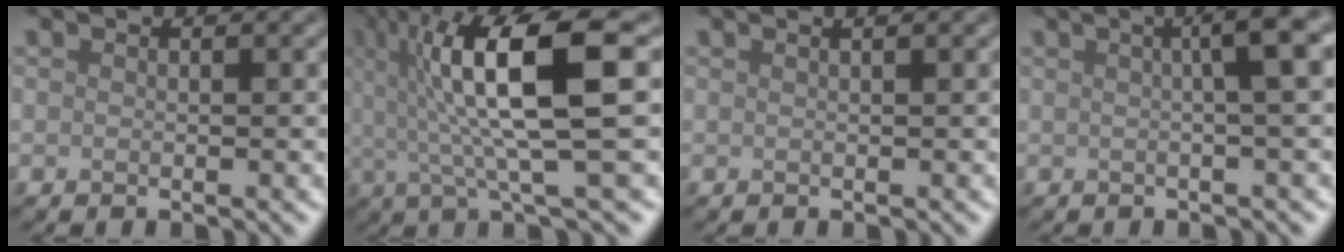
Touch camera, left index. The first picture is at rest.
{"total": 10.8, "force": [2.2, 2.3, 10.3], "torque": [-0.168, 0.006, 0.042]}
{"total": 1.7, "force": [0.8, 0.7, 1.2], "torque": [-0.005, 0.001, -0.005]}
{"total": 4.9, "force": [0.9, 1.0, 4.7], "torque": [-0.053, 0.019, 0.012]}